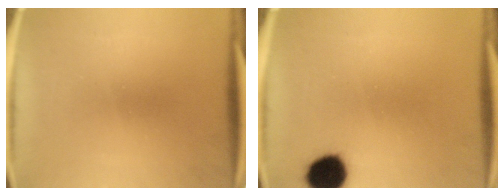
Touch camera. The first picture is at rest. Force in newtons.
{"total": 9.1}